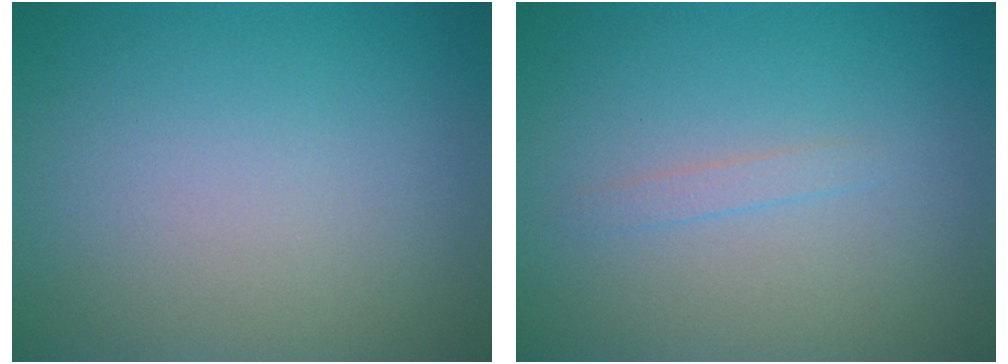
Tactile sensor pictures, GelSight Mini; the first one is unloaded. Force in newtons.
{"total": 0.8, "press": 0.8, "slide": 0.0}